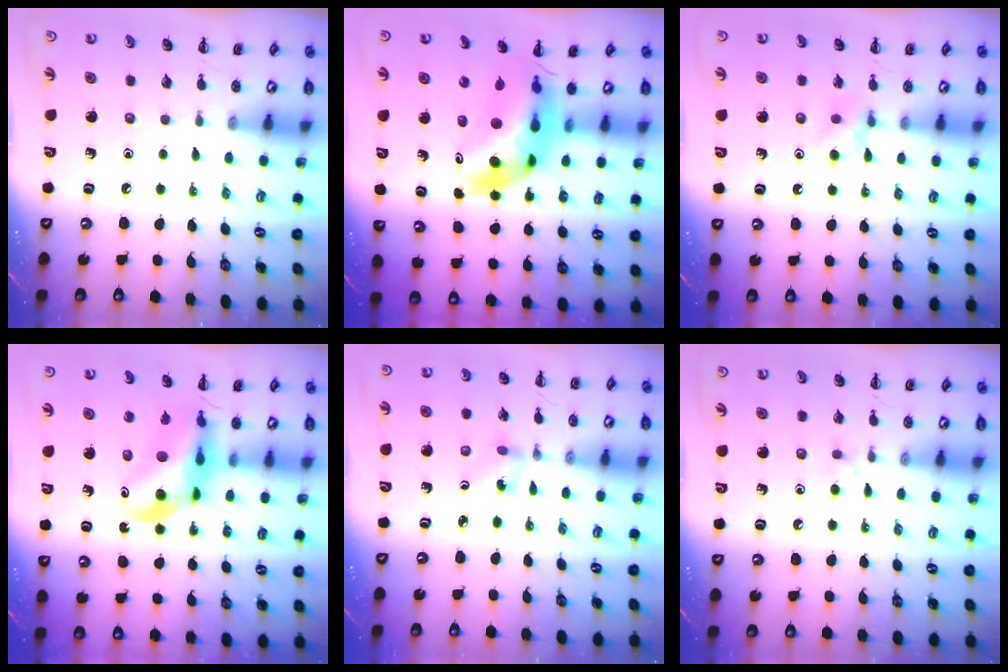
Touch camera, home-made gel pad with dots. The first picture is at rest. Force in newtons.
{"total": 9.7, "press": 9.2, "slide": 3.2}
{"total": 3.2, "press": 2.9, "slide": 1.2}
{"total": 11.2, "press": 10.6, "slide": 3.4}
{"total": 3.5, "press": 3.3, "slide": 1.0}
{"total": 3.2, "press": 2.9, "slide": 1.3}